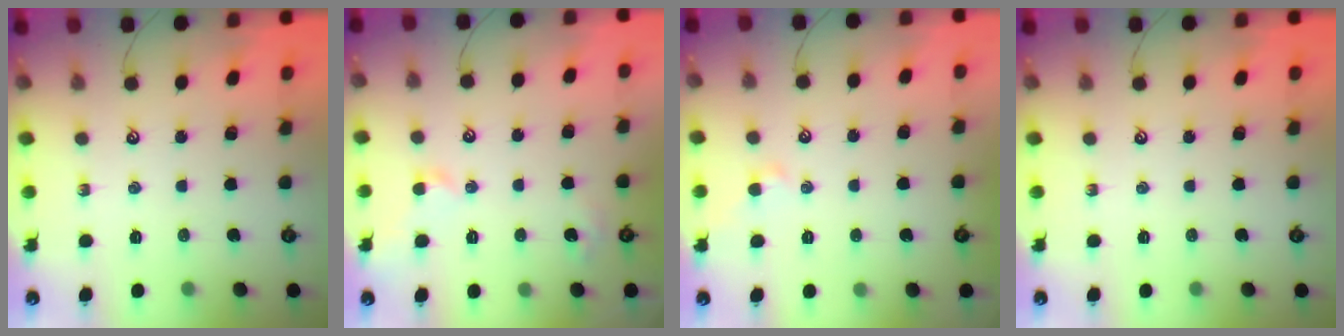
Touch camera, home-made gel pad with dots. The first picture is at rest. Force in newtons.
{"total": 2.7, "press": 2.6, "slide": 0.6}
{"total": 0.8, "press": 0.8, "slide": 0.1}
{"total": 0.0}